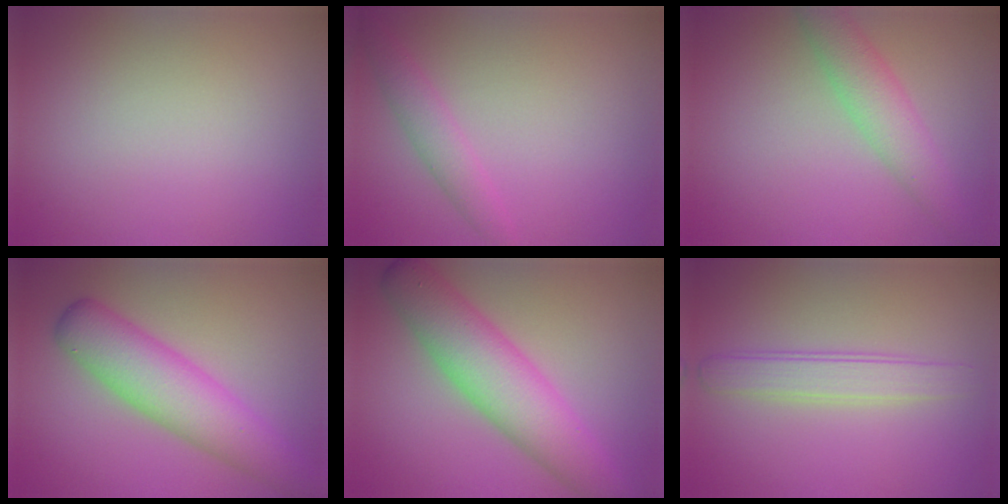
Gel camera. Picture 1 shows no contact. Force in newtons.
{"total": 2.3, "press": 2.3, "slide": 0.1}
{"total": 3.7, "press": 3.7, "slide": 0.3}
{"total": 6.6, "press": 6.6, "slide": 0.2}
{"total": 7.5, "press": 7.5, "slide": 0.3}
{"total": 2.7, "press": 2.7, "slide": 0.1}